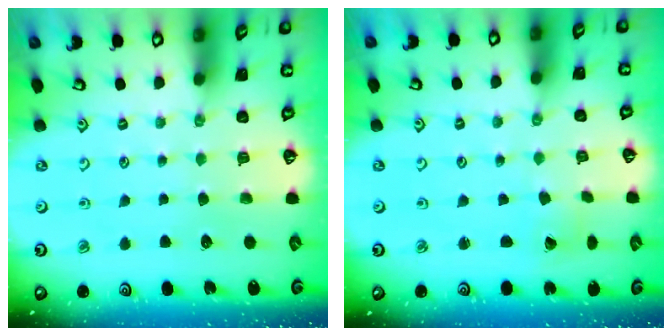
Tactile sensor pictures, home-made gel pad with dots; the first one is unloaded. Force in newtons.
{"total": 0.9, "press": 0.9, "slide": 0.0}